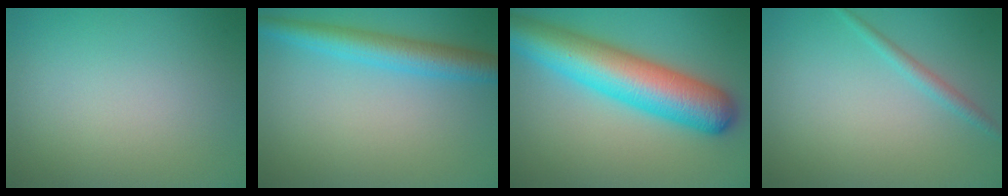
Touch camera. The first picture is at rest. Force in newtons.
{"total": 4.5, "press": 4.5, "slide": 0.2}
{"total": 10.4, "press": 10.4, "slide": 0.2}
{"total": 1.4, "press": 1.4, "slide": 0.0}